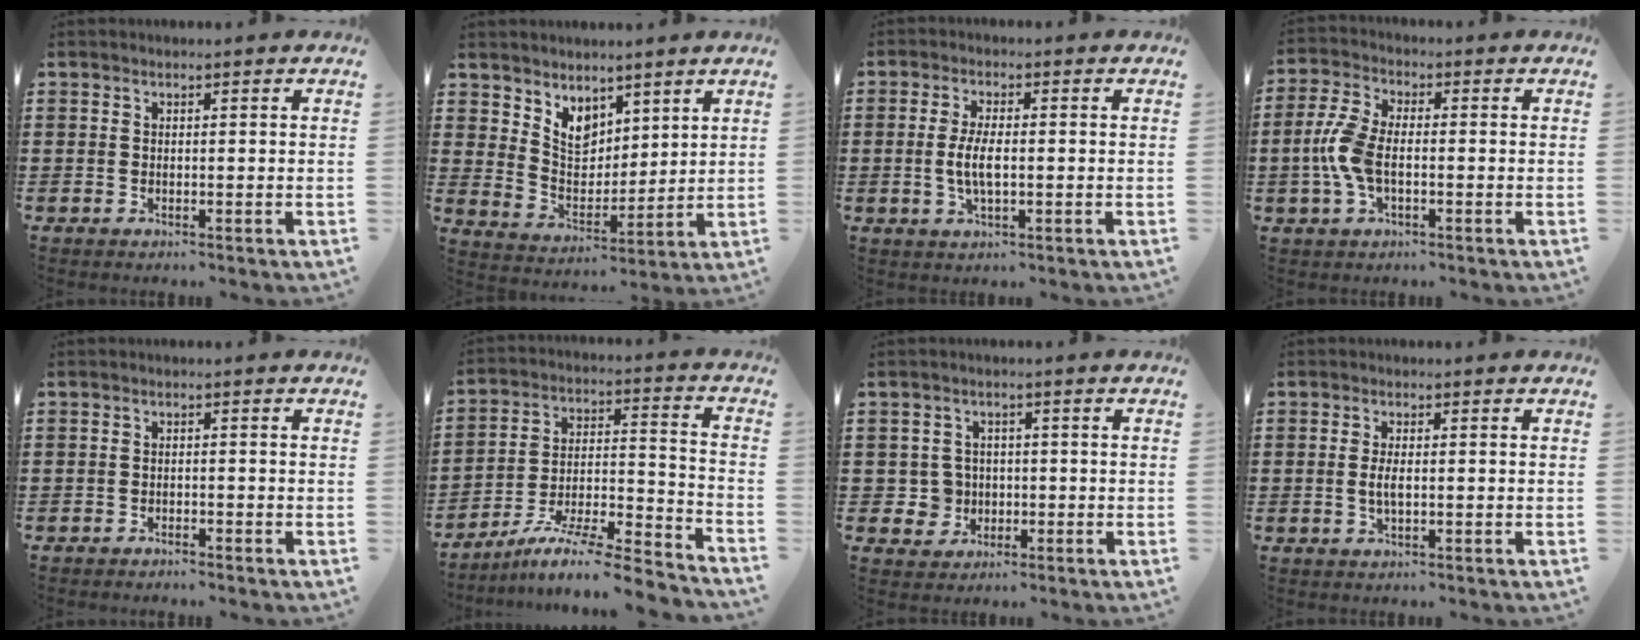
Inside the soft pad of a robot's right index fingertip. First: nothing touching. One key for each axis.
{"total": 6.0, "fx": 4.3, "fy": 3.8, "fz": 1.7, "tx": -0.050, "ty": -0.013, "tz": 0.080}
{"total": 4.7, "fx": -0.6, "fy": 1.5, "fz": 4.4, "tx": -0.100, "ty": -0.006, "tz": -0.018}
{"total": 6.9, "fx": -1.0, "fy": 3.5, "fz": 5.8, "tx": -0.147, "ty": -0.008, "tz": -0.025}
{"total": 1.1, "fx": -1.1, "fy": 0.0, "fz": 0.1, "tx": -0.005, "ty": 0.001, "tz": -0.023}
{"total": 9.9, "fx": -8.4, "fy": 0.8, "fz": 5.2, "tx": -0.082, "ty": 0.012, "tz": -0.165}
{"total": 3.7, "fx": -0.7, "fy": 3.6, "fz": 0.7, "tx": -0.029, "ty": 0.008, "tz": -0.015}
{"total": 2.4, "fx": -0.3, "fy": 0.7, "fz": 2.3, "tx": -0.051, "ty": -0.006, "tz": -0.007}